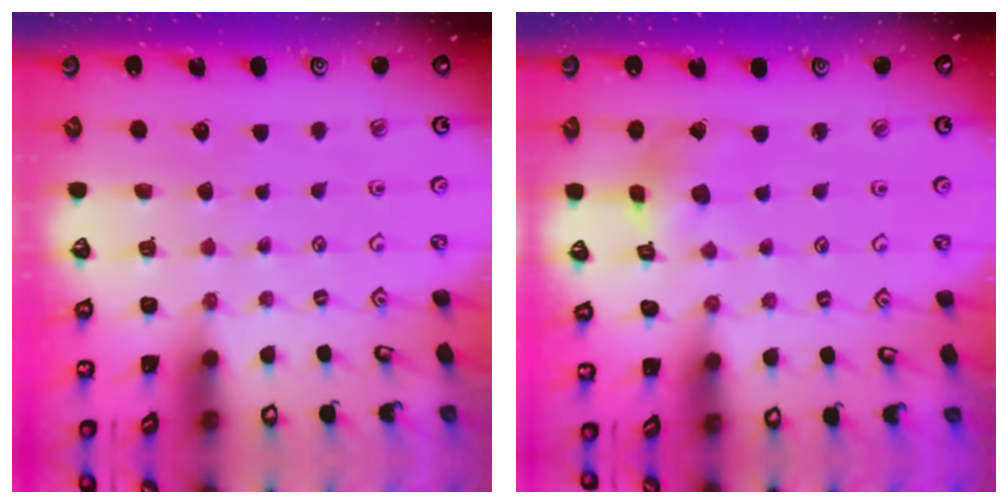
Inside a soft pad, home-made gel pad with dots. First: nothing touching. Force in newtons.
{"total": 4.3, "press": 4.3, "slide": 0.4}